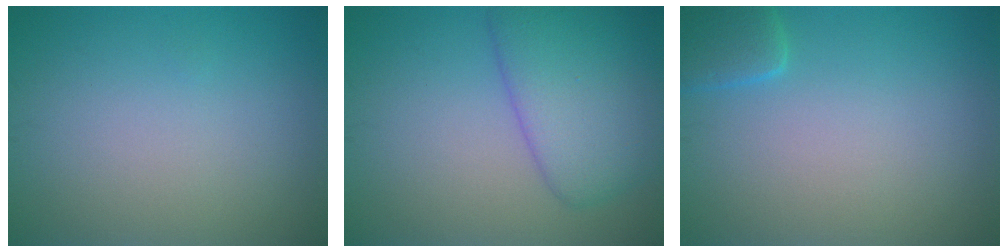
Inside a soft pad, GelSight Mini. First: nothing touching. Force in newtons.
{"total": 6.3, "press": 6.3, "slide": 0.2}
{"total": 2.3, "press": 2.3, "slide": 0.2}